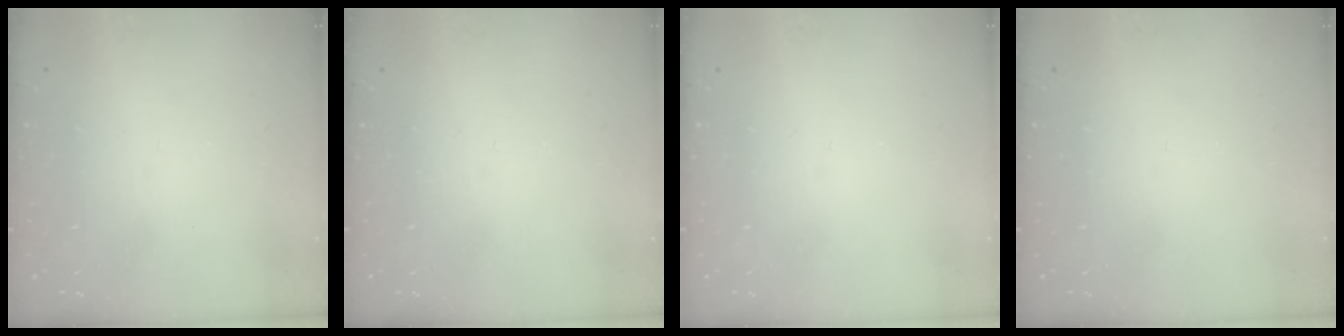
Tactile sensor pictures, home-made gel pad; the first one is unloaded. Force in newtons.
{"total": 0.0}
{"total": 0.0}
{"total": 0.0}